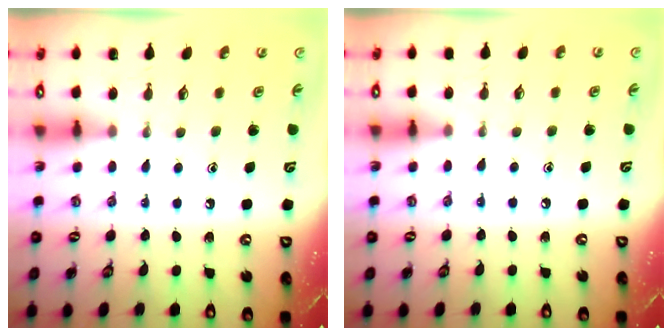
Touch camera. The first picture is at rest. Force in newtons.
{"total": 3.5, "press": 3.5, "slide": 0.5}